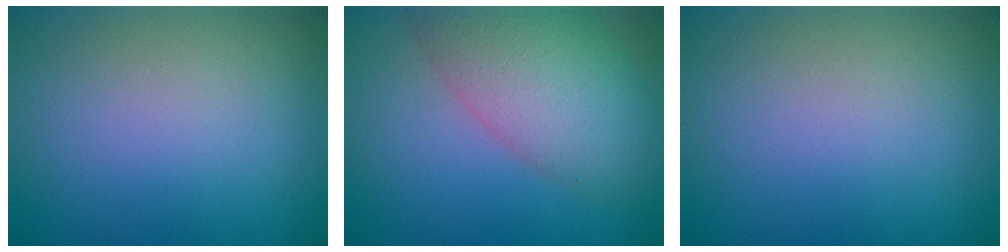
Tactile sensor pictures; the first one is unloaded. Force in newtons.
{"total": 7.4, "press": 7.4, "slide": 0.3}
{"total": 0.0}